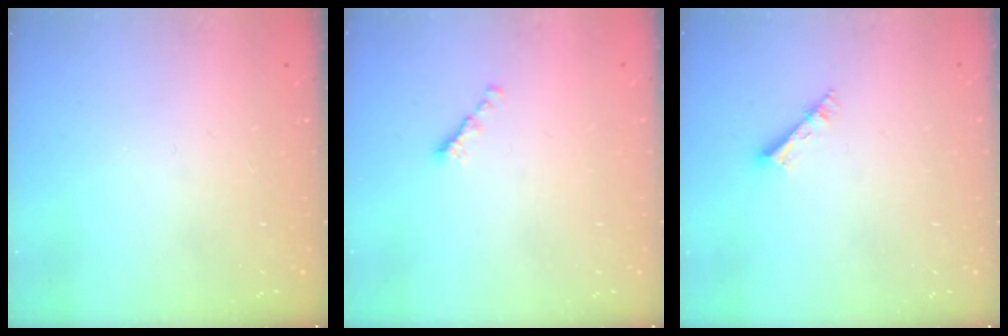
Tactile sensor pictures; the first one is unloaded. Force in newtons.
{"total": 0.0}
{"total": 3.6, "press": 3.5, "slide": 0.3}